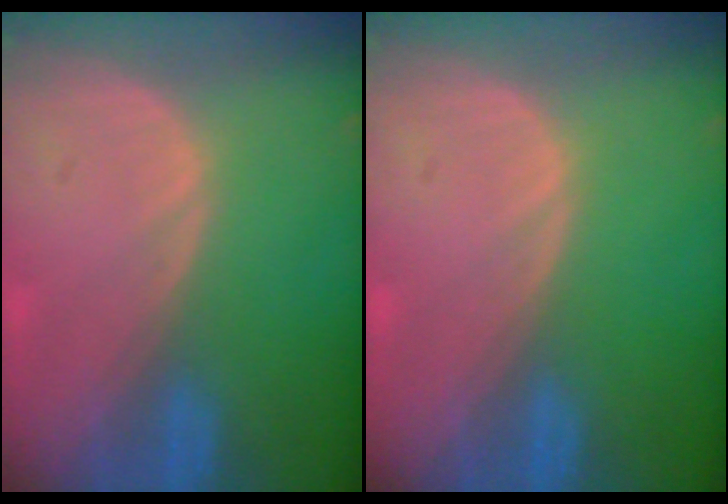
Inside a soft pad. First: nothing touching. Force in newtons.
{"total": 0.0}